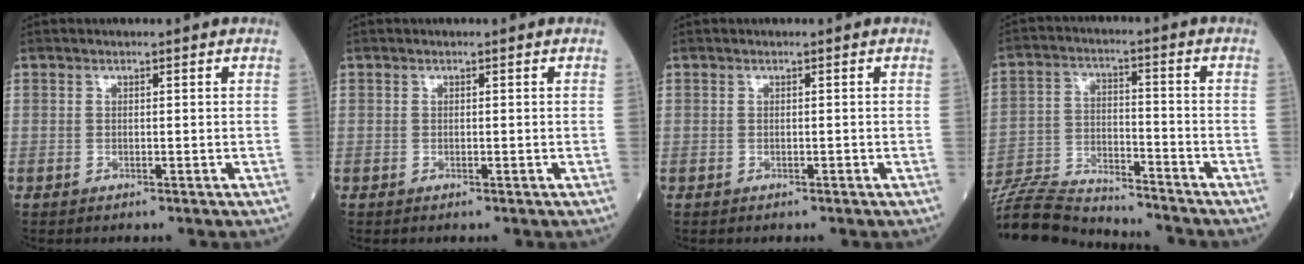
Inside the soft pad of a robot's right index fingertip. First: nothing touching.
{"total": 0.0}
{"total": 0.0}
{"total": 18.1, "force": [-17.2, 2.0, 5.3], "torque": [-0.127, -0.003, -0.288]}